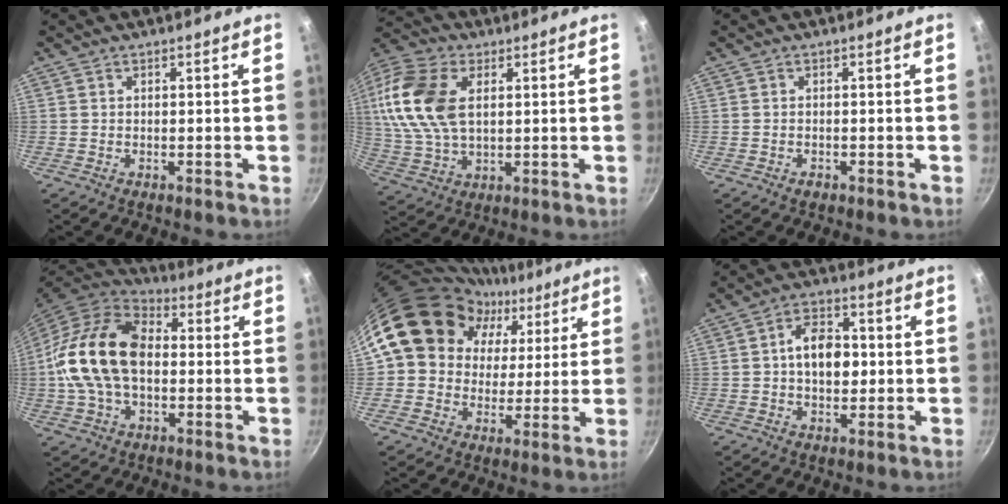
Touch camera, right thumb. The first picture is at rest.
{"total": 18.5, "force": [4.0, 11.6, 13.9], "torque": [-0.289, 0.008, 0.074]}
{"total": 1.1, "force": [-0.7, 0.6, 0.5], "torque": [-0.012, 0.003, -0.010]}
{"total": 20.0, "force": [-0.2, 13.2, 15.0], "torque": [-0.272, 0.035, -0.015]}
{"total": 18.0, "force": [6.6, 14.9, 7.7], "torque": [-0.100, 0.017, 0.107]}
{"total": 9.0, "force": [0.2, 5.9, 6.8], "torque": [-0.076, 0.015, -0.006]}